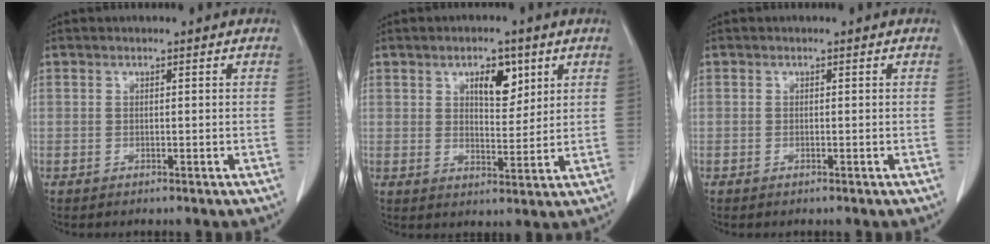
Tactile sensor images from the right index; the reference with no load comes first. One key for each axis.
{"total": 5.8, "fx": 2.9, "fy": 2.4, "fz": 4.4, "tx": -0.069, "ty": 0.000, "tz": 0.049}
{"total": 0.0}